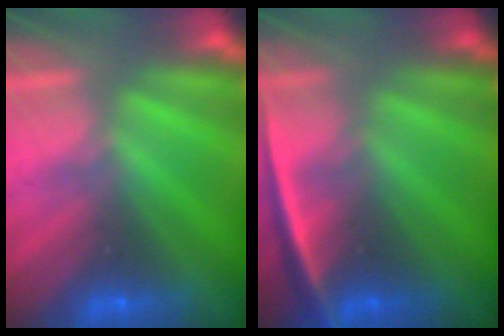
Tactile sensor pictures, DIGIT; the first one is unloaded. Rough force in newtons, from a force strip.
{"total": 2.3}